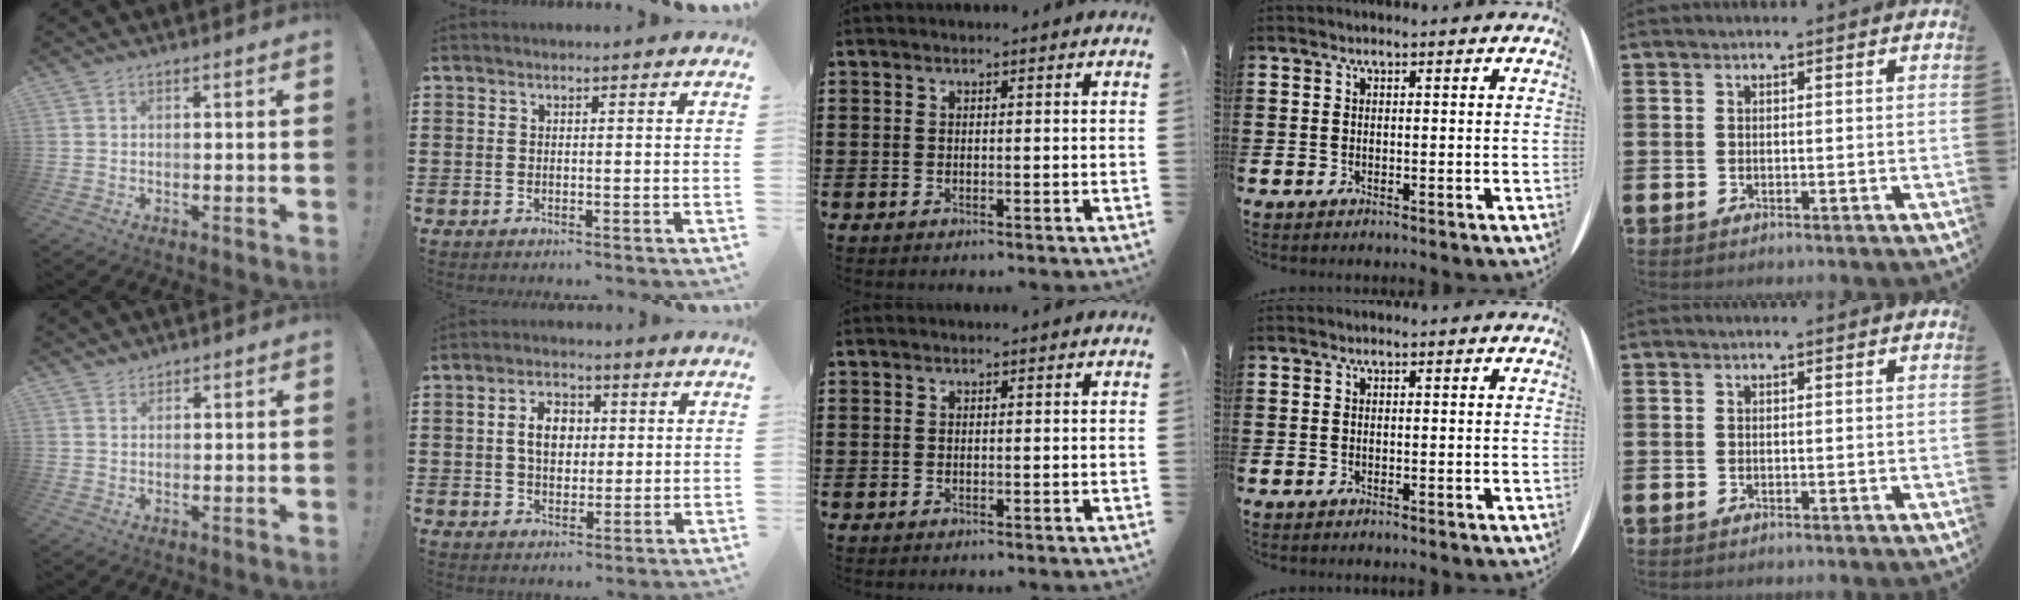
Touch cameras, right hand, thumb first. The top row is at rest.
{"thumb": {"total": 1.9, "force": [1.8, 0.6, 0.2], "torque": [0.004, -0.012, 0.033]}, "index": {"total": 5.5, "force": [0.7, 3.8, 3.9], "torque": [-0.073, 0.008, 0.005]}}